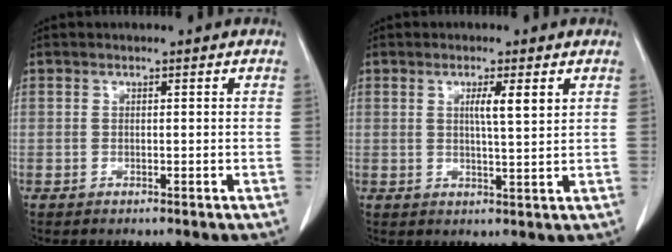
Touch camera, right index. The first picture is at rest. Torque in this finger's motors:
{"motor_torque": [0.51, 0.10, 0.05, 0.06]}